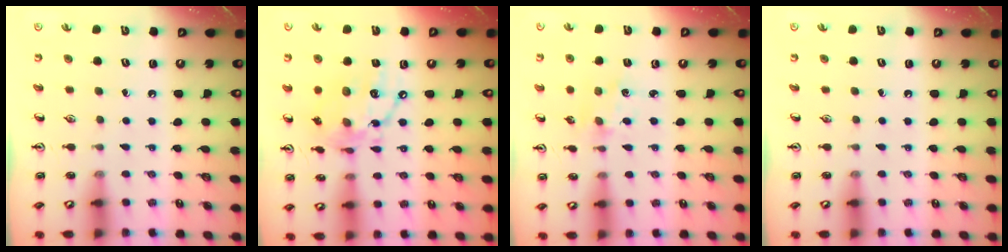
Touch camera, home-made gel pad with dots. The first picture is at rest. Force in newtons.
{"total": 14.4, "press": 14.3, "slide": 1.0}
{"total": 1.0, "press": 1.0, "slide": 0.2}
{"total": 0.0}